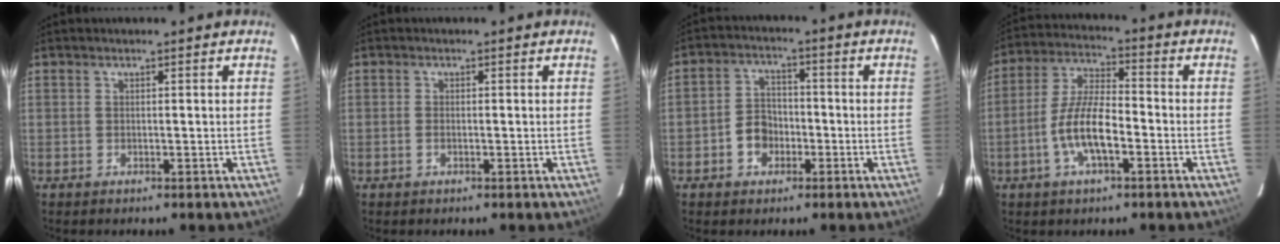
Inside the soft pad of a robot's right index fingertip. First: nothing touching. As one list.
[{"total": 1.0, "force": [-0.4, 0.6, 0.7], "torque": [-0.015, -0.001, -0.008]}, {"total": 5.9, "force": [-2.3, 4.8, 2.5], "torque": [-0.052, 0.019, -0.033]}, {"total": 10.1, "force": [-3.6, 3.4, 8.8], "torque": [-0.182, 0.004, -0.068]}]